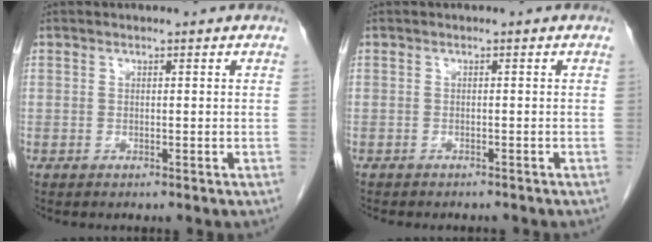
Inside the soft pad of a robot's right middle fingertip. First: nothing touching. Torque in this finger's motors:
{"motor_torque": [0.38, -0.25, 0.11, 0.02]}